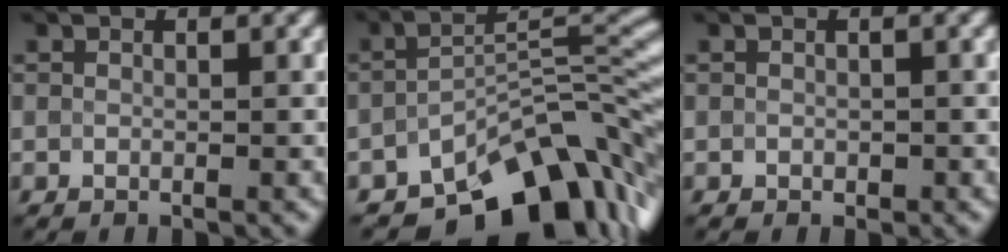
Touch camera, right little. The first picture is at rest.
{"total": 10.7, "force": [-7.7, 4.0, 6.3], "torque": [-0.069, 0.003, -0.127]}
{"total": 0.7, "force": [-0.3, -0.3, -0.5], "torque": [0.001, 0.001, 0.008]}